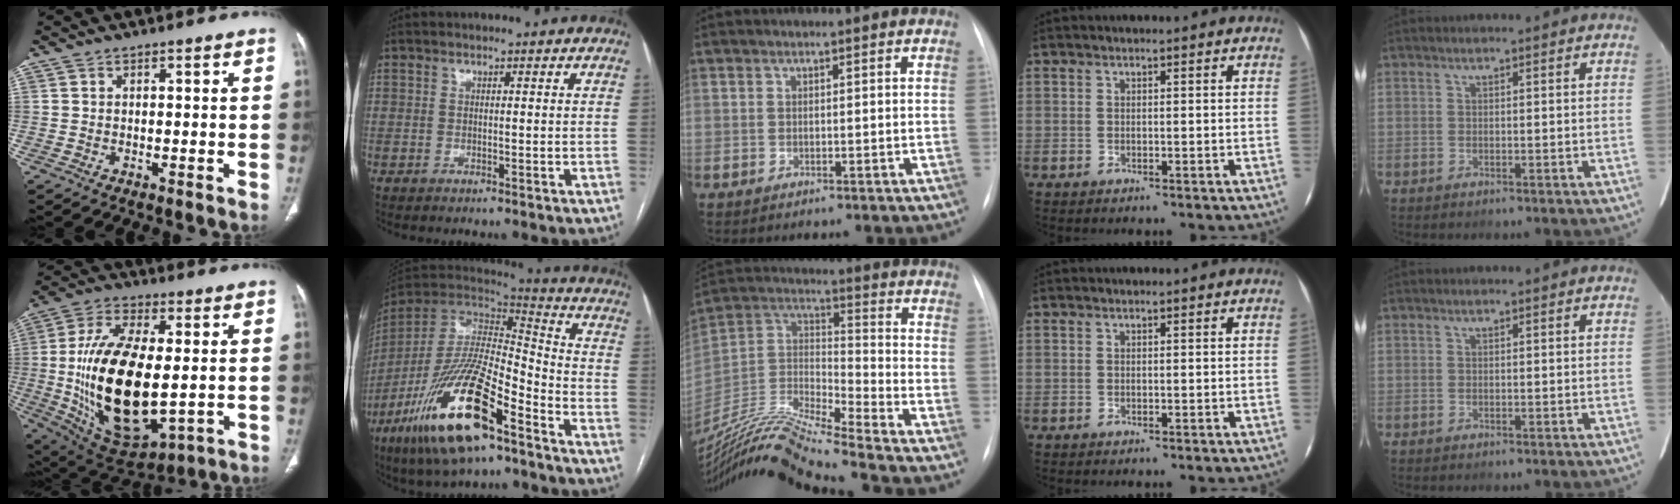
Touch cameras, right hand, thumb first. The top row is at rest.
{"thumb": {"total": 24.6, "force": [-1.2, 11.6, 21.6], "torque": [-0.417, -0.014, 0.000]}, "index": {"total": 23.1, "force": [-13.4, 5.6, 17.9], "torque": [-0.362, -0.042, -0.244]}, "middle": {"total": 18.5, "force": [-16.5, -1.8, 8.3], "torque": [-0.179, -0.001, -0.307]}}